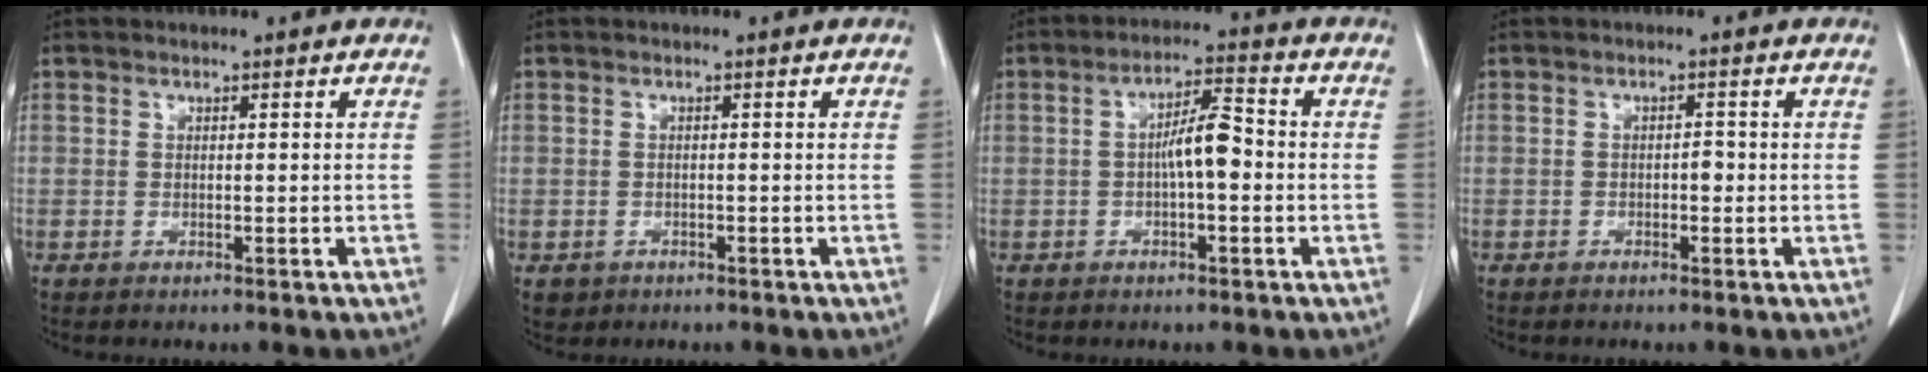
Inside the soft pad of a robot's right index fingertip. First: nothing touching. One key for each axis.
{"total": 1.9, "fx": -0.9, "fy": 1.7, "fz": 0.2, "tx": -0.005, "ty": 0.003, "tz": -0.009}
{"total": 5.7, "fx": -0.6, "fy": 1.3, "fz": 5.5, "tx": -0.097, "ty": 0.017, "tz": -0.013}
{"total": 1.2, "fx": -0.4, "fy": 0.6, "fz": 1.0, "tx": -0.011, "ty": 0.004, "tz": -0.008}